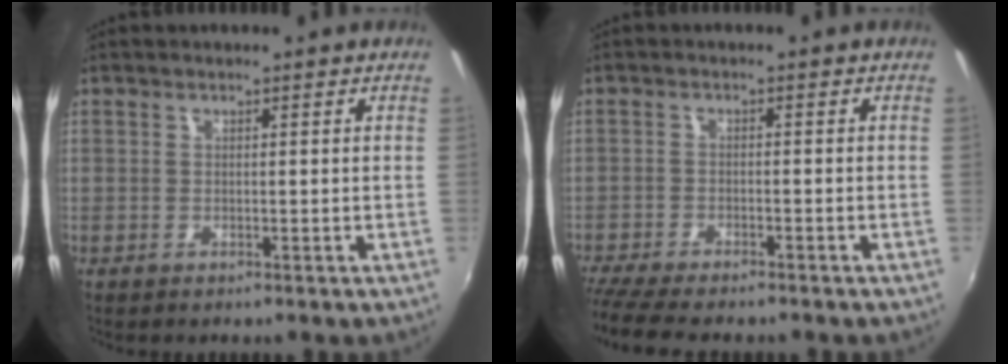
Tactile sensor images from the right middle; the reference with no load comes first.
{"total": 8.9, "force": [-7.8, 1.2, 4.1], "torque": [-0.105, -0.037, -0.132]}